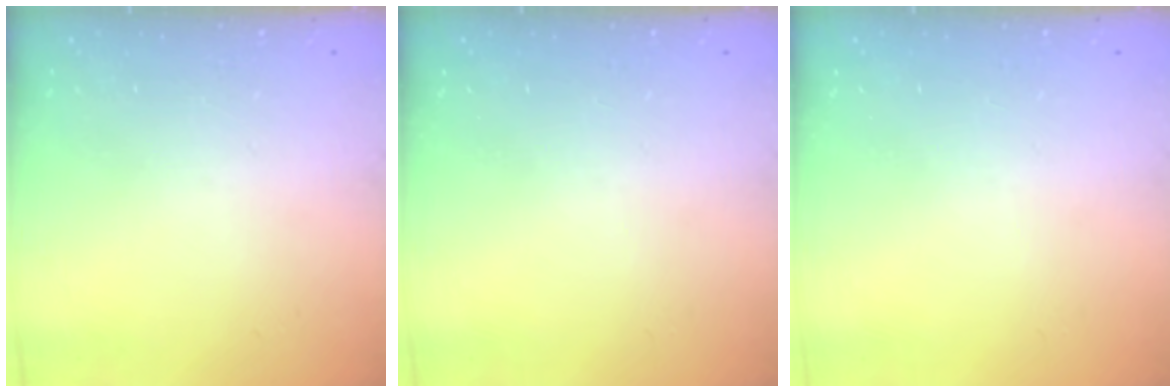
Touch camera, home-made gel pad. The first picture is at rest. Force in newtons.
{"total": 0.0}
{"total": 0.0}